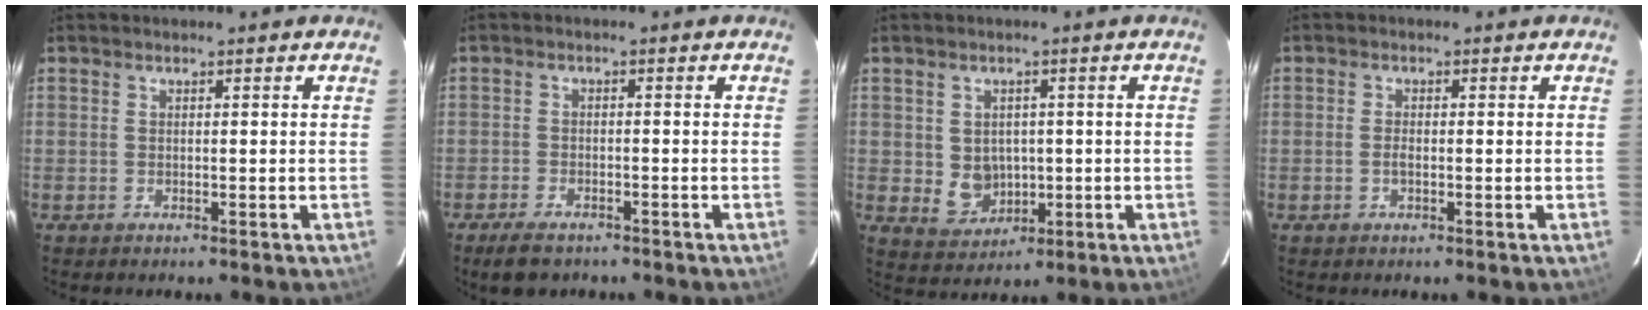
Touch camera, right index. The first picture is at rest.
{"total": 5.5, "force": [-4.2, 2.5, 2.5], "torque": [-0.065, -0.005, -0.069]}
{"total": 5.7, "force": [-0.3, 5.2, 2.4], "torque": [-0.052, 0.004, 0.015]}
{"total": 1.5, "force": [-0.5, 0.7, 1.3], "torque": [-0.027, 0.002, -0.010]}